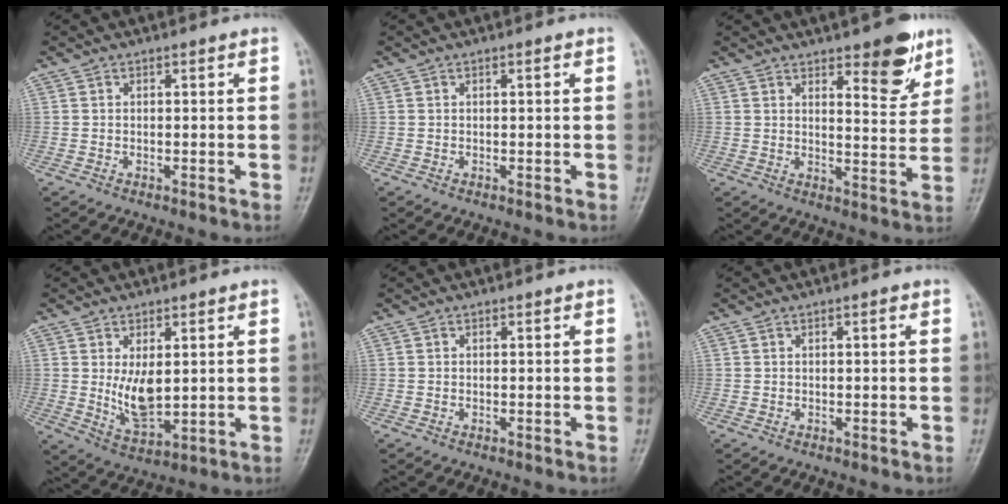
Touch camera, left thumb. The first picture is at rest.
{"total": 0.5, "force": [0.2, 0.1, 0.5], "torque": [-0.008, 0.001, 0.002]}
{"total": 9.1, "force": [5.7, 3.2, 6.3], "torque": [-0.060, -0.038, 0.078]}
{"total": 7.5, "force": [1.2, 4.0, 6.3], "torque": [-0.099, -0.025, 0.035]}
{"total": 0.0}
{"total": 1.1, "force": [0.4, 0.3, 0.9], "torque": [-0.015, 0.002, 0.005]}